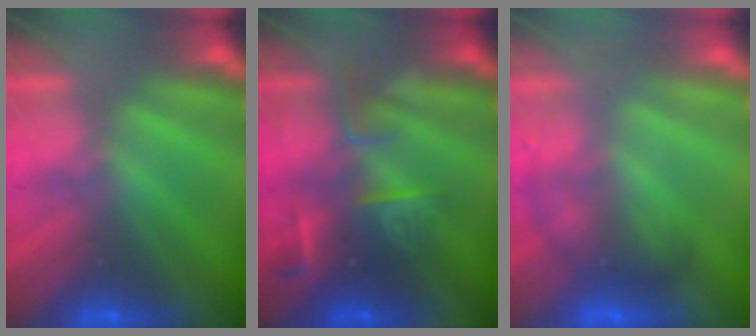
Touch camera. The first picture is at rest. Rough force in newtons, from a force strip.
{"total": 2.5}
{"total": 2.0}